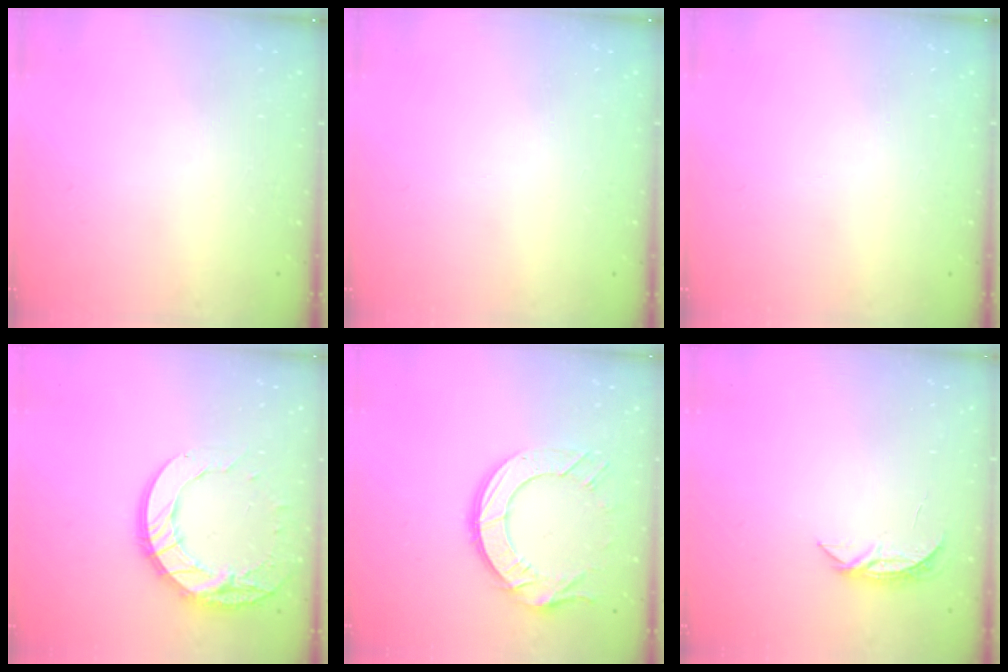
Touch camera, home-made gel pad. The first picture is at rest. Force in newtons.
{"total": 0.0}
{"total": 0.0}
{"total": 14.4, "press": 14.4, "slide": 0.7}
{"total": 12.8, "press": 12.7, "slide": 1.1}
{"total": 4.8, "press": 4.7, "slide": 0.5}